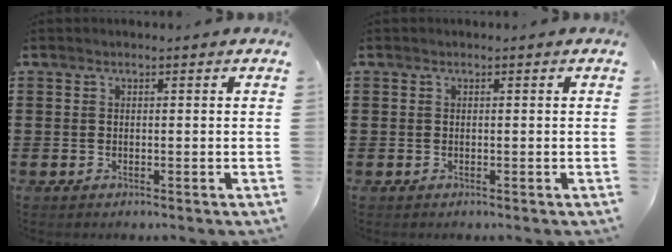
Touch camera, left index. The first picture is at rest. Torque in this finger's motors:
{"motor_torque": [0.00, 0.00, 0.00, 0.00]}